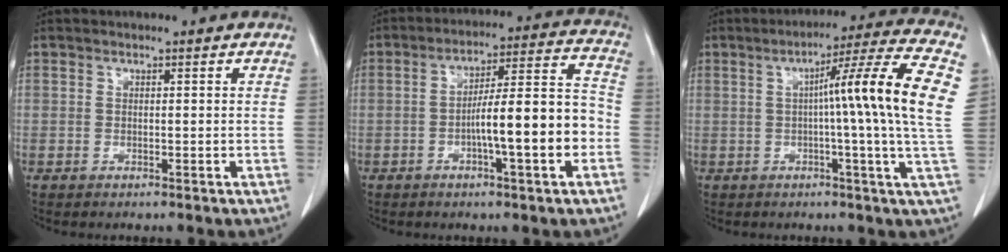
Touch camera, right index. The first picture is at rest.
{"total": 12.8, "force": [-3.4, 1.1, 12.3], "torque": [-0.190, 0.021, -0.052]}
{"total": 15.3, "force": [2.3, -2.2, 15.0], "torque": [-0.211, 0.009, 0.024]}